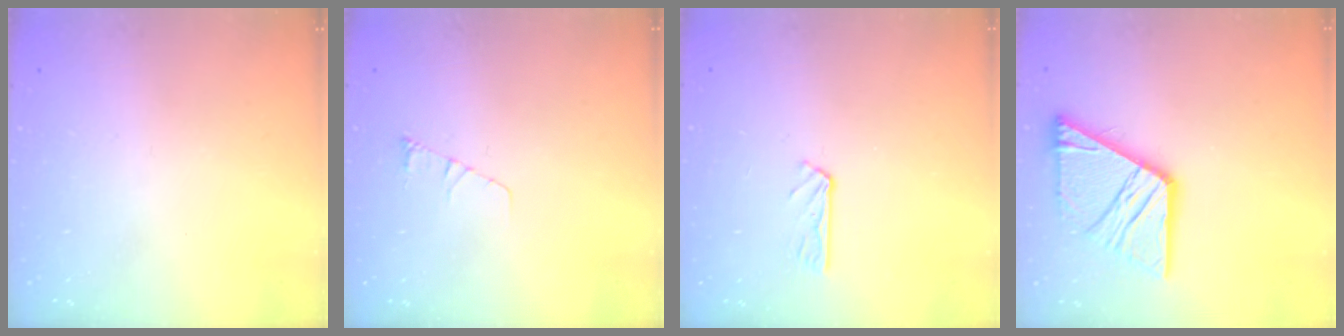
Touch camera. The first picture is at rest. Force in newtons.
{"total": 3.6, "press": 3.6, "slide": 0.4}
{"total": 3.9, "press": 3.9, "slide": 0.5}
{"total": 16.3, "press": 16.2, "slide": 1.8}